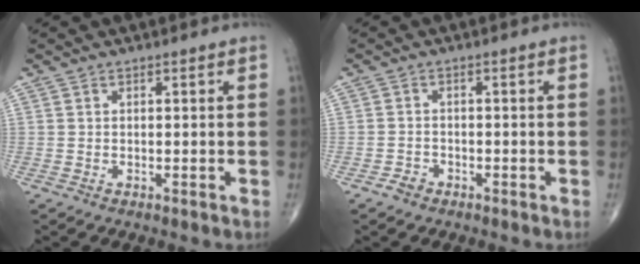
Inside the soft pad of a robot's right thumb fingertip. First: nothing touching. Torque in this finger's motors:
{"motor_torque": [0.10, 0.37, -0.20, -0.15, 0.02]}